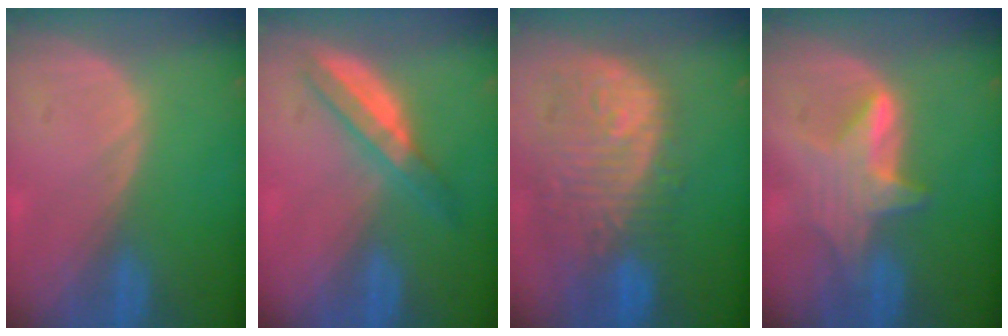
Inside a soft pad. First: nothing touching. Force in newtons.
{"total": 5.0, "press": 4.9, "slide": 1.3}
{"total": 12.0, "press": 10.7, "slide": 5.5}
{"total": 5.8, "press": 5.8, "slide": 0.8}